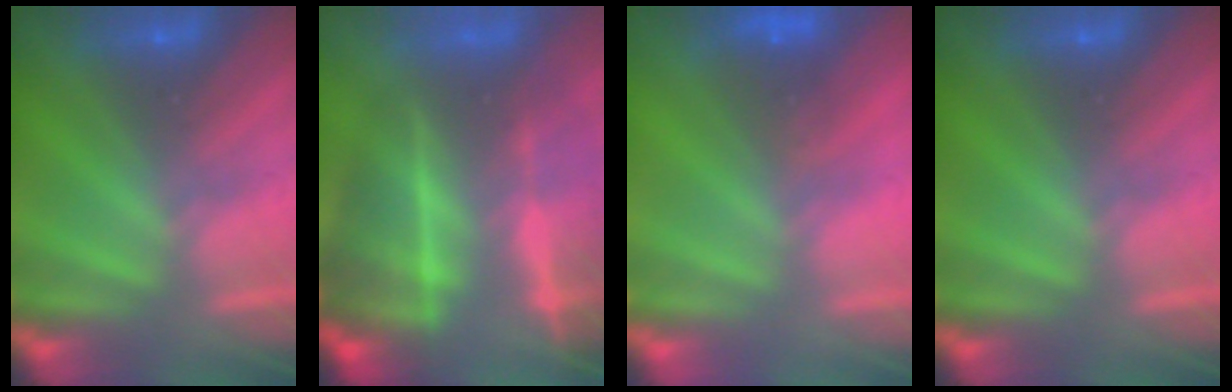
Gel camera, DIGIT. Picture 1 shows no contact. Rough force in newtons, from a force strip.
{"total": 8.5}
{"total": 3.7}
{"total": 0.0}